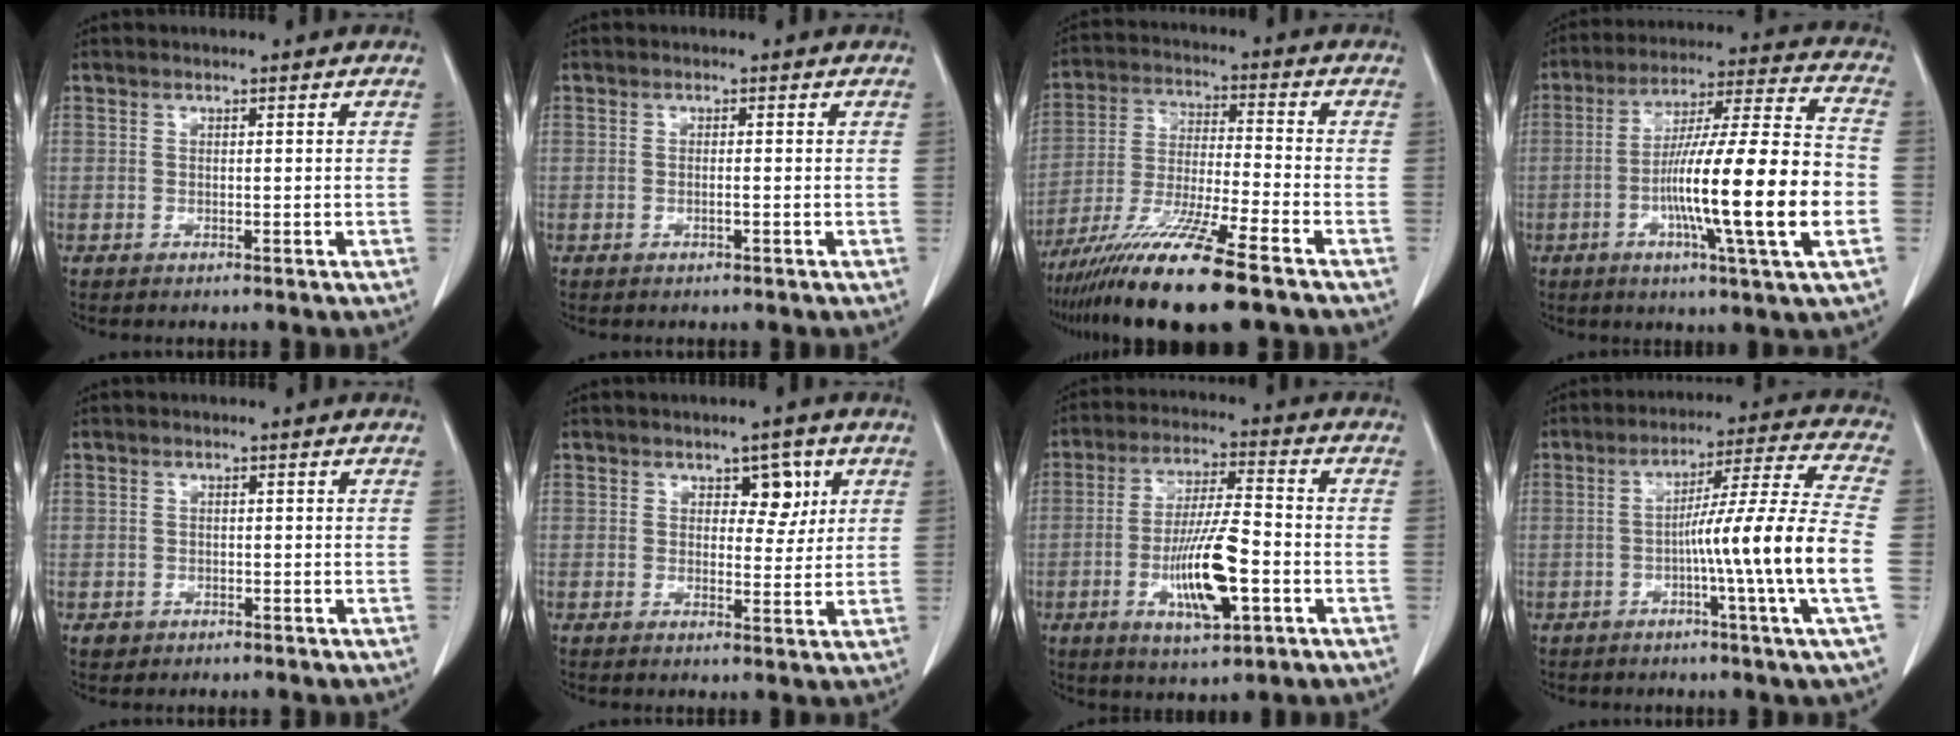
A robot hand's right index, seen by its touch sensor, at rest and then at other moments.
{"total": 0.8, "force": [-0.2, 0.0, 0.8], "torque": [-0.016, 0.000, -0.003]}
{"total": 14.6, "force": [-10.3, -0.4, 10.3], "torque": [-0.206, -0.043, -0.187]}
{"total": 20.7, "force": [-4.8, 0.2, 20.1], "torque": [-0.322, -0.002, -0.081]}
{"total": 1.3, "force": [-0.7, 1.1, 0.1], "torque": [-0.005, 0.004, -0.009]}
{"total": 4.0, "force": [1.8, 2.3, 2.8], "torque": [-0.028, 0.004, 0.025]}
{"total": 12.0, "force": [-3.5, 2.3, 11.2], "torque": [-0.211, -0.007, -0.057]}
{"total": 15.1, "force": [-3.2, -2.5, 14.5], "torque": [-0.222, 0.000, -0.061]}